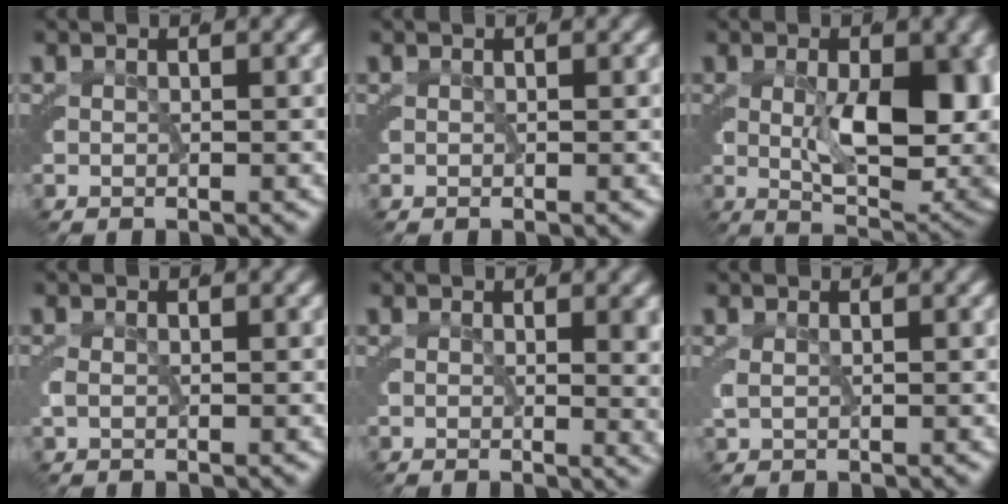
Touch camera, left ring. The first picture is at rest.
{"total": 0.0}
{"total": 9.6, "force": [0.5, 3.3, 9.0], "torque": [-0.116, -0.022, 0.020]}
{"total": 0.7, "force": [0.0, -0.6, 0.4], "torque": [-0.012, -0.003, 0.005]}
{"total": 2.9, "force": [0.9, -0.1, 2.7], "torque": [-0.022, -0.001, 0.013]}
{"total": 1.1, "force": [0.5, -0.8, 0.5], "torque": [-0.010, -0.004, 0.017]}